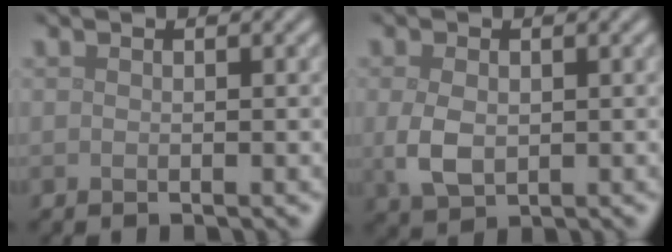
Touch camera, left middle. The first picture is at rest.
{"total": 3.1, "force": [-0.1, 2.1, 2.3], "torque": [-0.055, -0.003, 0.002]}